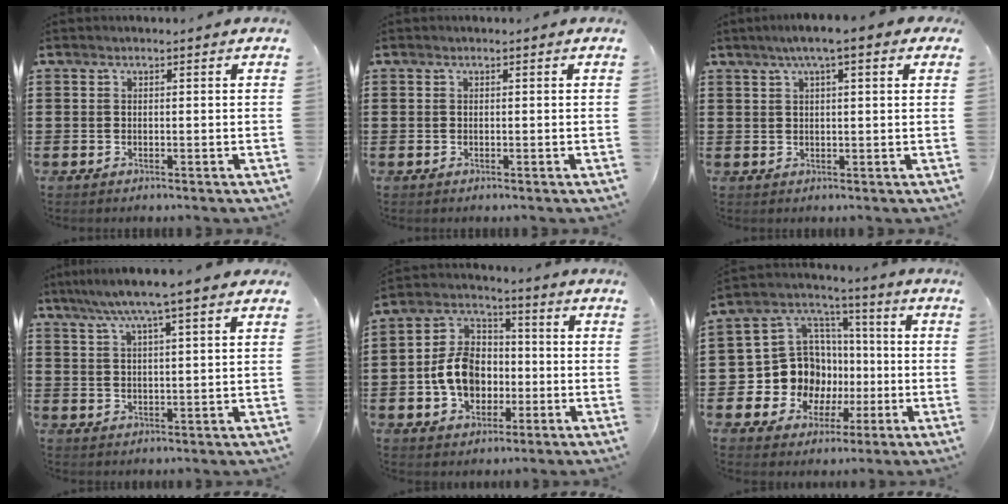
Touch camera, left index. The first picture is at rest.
{"total": 0.0}
{"total": 4.3, "force": [2.4, 0.4, 3.5], "torque": [-0.073, 0.007, 0.041]}
{"total": 6.1, "force": [4.6, -0.1, 4.0], "torque": [-0.090, -0.010, 0.079]}
{"total": 9.2, "force": [-1.8, 7.2, 5.4], "torque": [-0.140, 0.018, -0.037]}
{"total": 11.7, "force": [-1.8, 11.1, 3.5], "torque": [-0.118, 0.000, -0.026]}